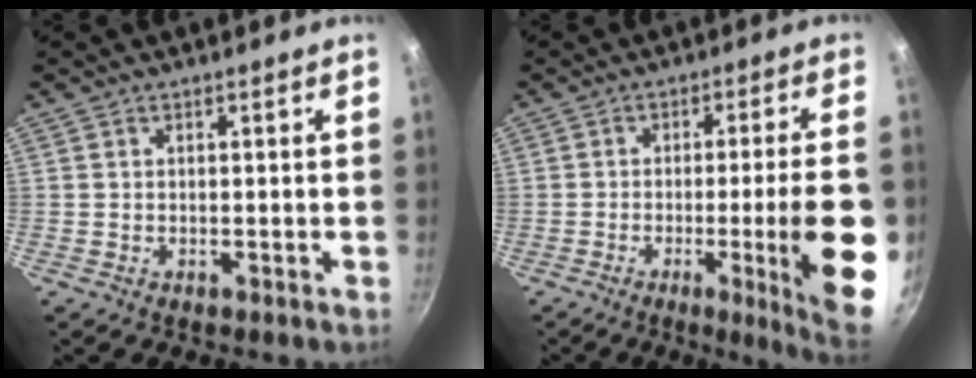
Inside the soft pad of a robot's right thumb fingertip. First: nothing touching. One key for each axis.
{"total": 15.1, "fx": -3.7, "fy": 1.0, "fz": 14.6, "tx": -0.185, "ty": 0.013, "tz": -0.044}